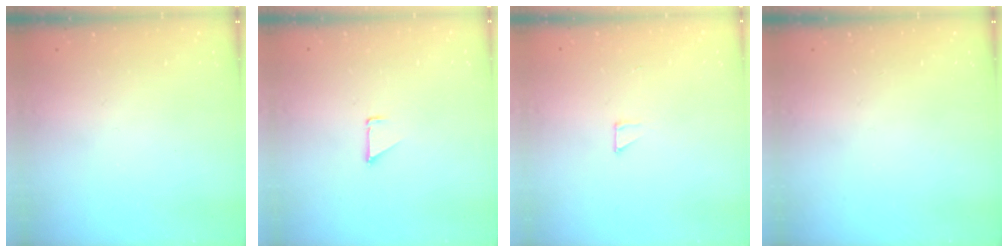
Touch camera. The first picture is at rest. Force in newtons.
{"total": 0.7, "press": 0.7, "slide": 0.1}
{"total": 2.1, "press": 2.1, "slide": 0.1}
{"total": 0.0}